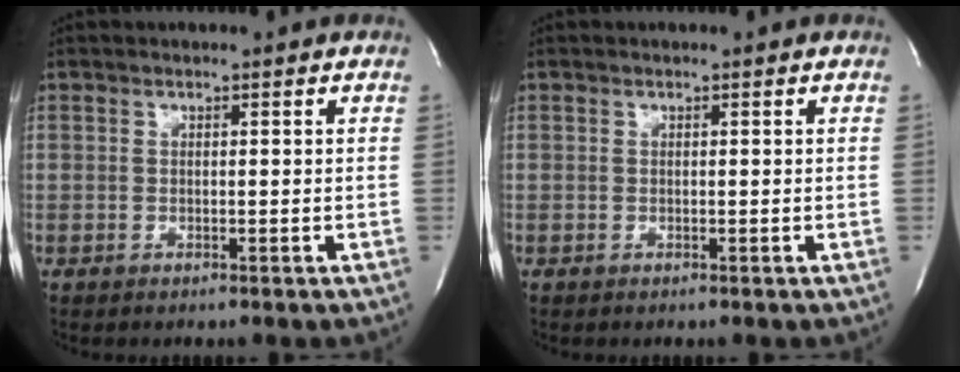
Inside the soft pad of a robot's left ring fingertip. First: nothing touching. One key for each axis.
{"total": 0.0}